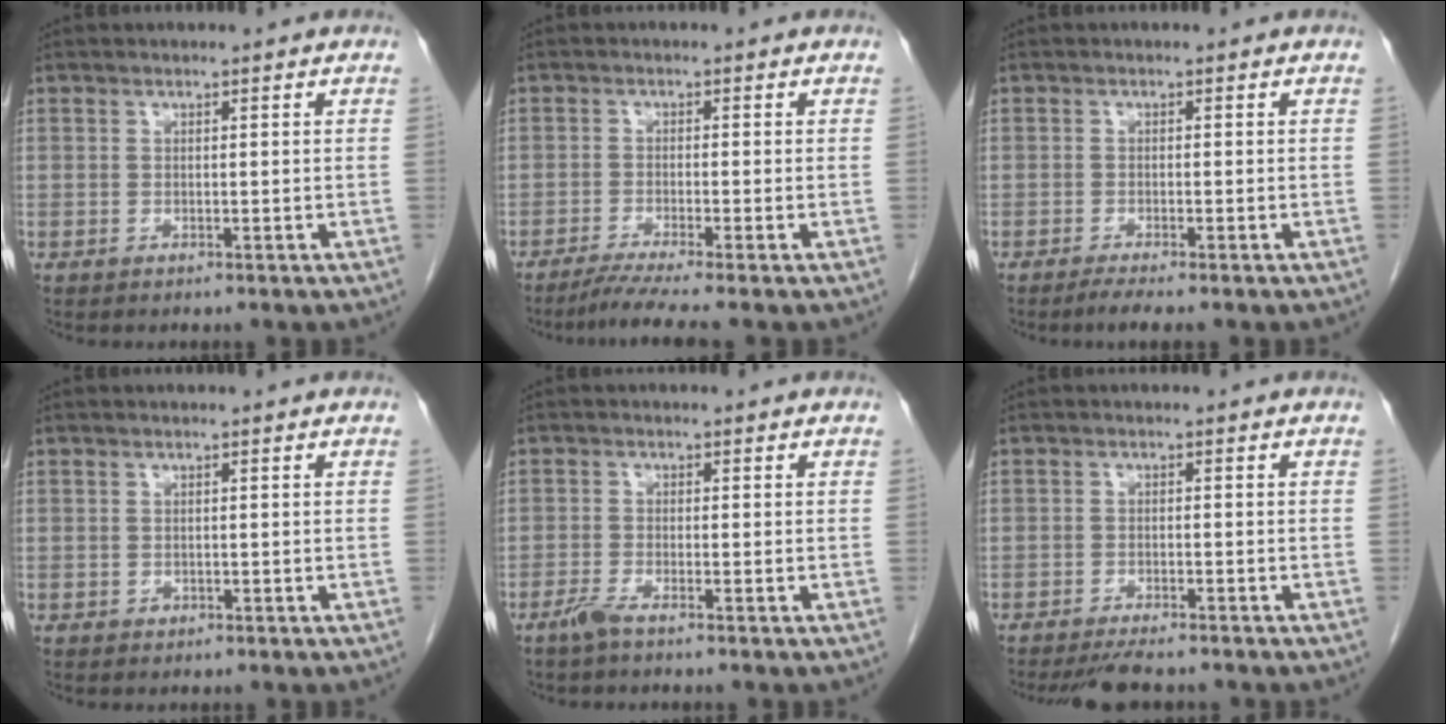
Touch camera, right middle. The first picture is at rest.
{"total": 5.1, "force": [-4.1, -1.2, 2.9], "torque": [-0.049, -0.019, -0.074]}
{"total": 2.3, "force": [-1.8, -0.2, 1.4], "torque": [-0.028, -0.006, -0.034]}
{"total": 0.5, "force": [-0.2, 0.4, 0.1], "torque": [-0.005, 0.002, -0.003]}
{"total": 2.1, "force": [-1.7, 0.0, 1.3], "torque": [-0.037, -0.005, -0.038]}
{"total": 5.1, "force": [-4.6, 0.8, 2.1], "torque": [-0.029, -0.011, -0.073]}